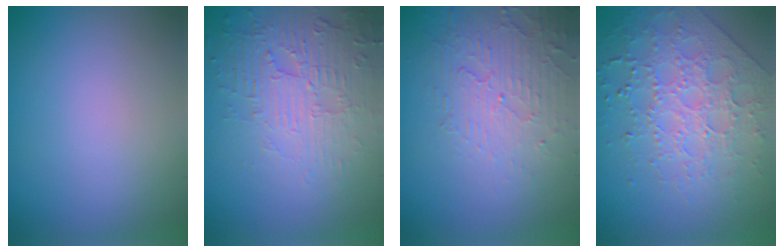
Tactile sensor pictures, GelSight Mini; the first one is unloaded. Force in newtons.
{"total": 4.3, "press": 3.8, "slide": 2.0}
{"total": 4.9, "press": 3.2, "slide": 3.7}
{"total": 4.0, "press": 4.0, "slide": 0.1}